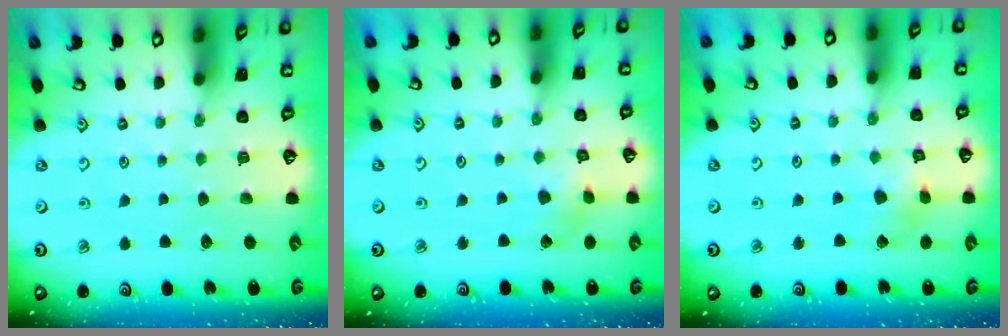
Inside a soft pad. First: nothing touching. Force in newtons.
{"total": 3.9, "press": 3.8, "slide": 0.4}
{"total": 4.1, "press": 4.1, "slide": 0.5}